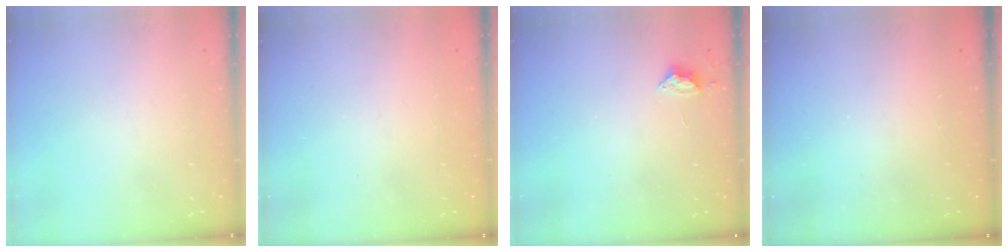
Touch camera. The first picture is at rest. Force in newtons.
{"total": 1.0, "press": 1.0, "slide": 0.1}
{"total": 4.9, "press": 4.8, "slide": 0.7}
{"total": 4.7, "press": 4.7, "slide": 0.5}